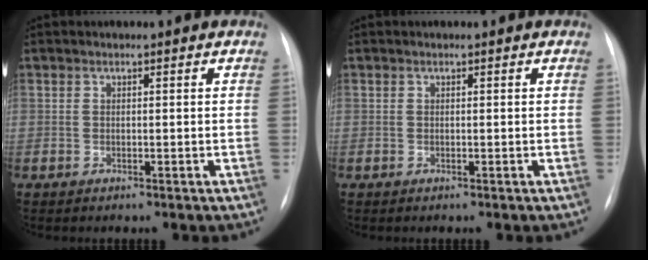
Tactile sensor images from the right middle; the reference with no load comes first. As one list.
[{"total": 0.0}]